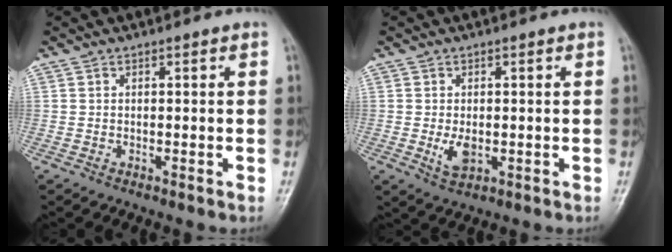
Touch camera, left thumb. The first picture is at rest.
{"total": 3.6, "force": [-0.4, 2.2, 2.8], "torque": [-0.049, -0.008, -0.002]}